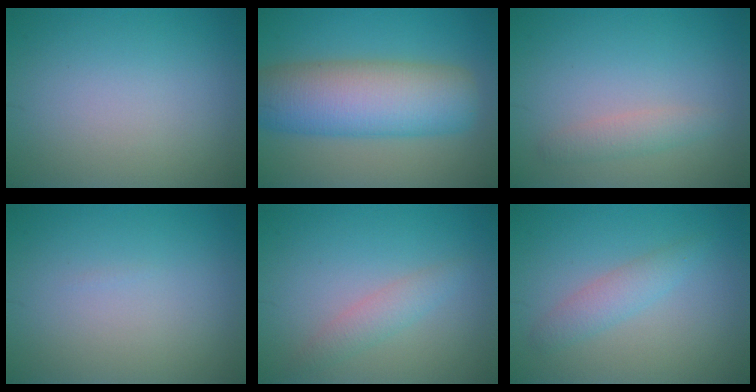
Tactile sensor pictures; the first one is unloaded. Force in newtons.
{"total": 9.8, "press": 9.8, "slide": 0.4}
{"total": 1.6, "press": 1.6, "slide": 0.0}
{"total": 0.0}
{"total": 1.9, "press": 1.9, "slide": 0.1}
{"total": 2.1, "press": 2.1, "slide": 0.2}